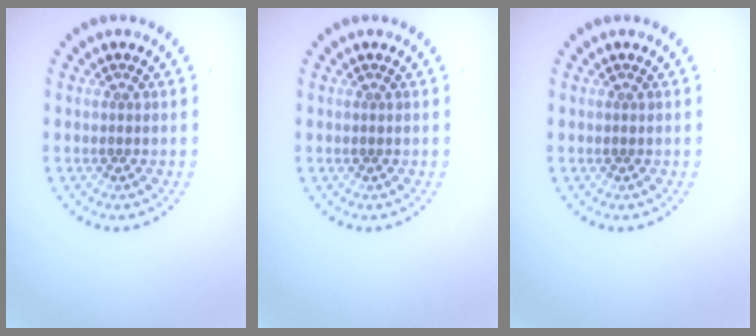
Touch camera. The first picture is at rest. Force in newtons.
{"total": 0.0}
{"total": 0.0}